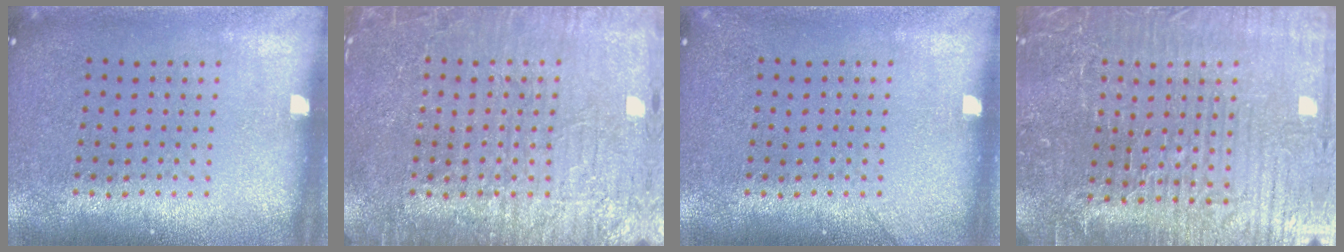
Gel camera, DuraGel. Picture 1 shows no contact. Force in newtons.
{"total": 4.1, "press": 4.0, "slide": 0.6}
{"total": 0.8, "press": 0.8, "slide": 0.1}
{"total": 5.7, "press": 5.3, "slide": 2.1}